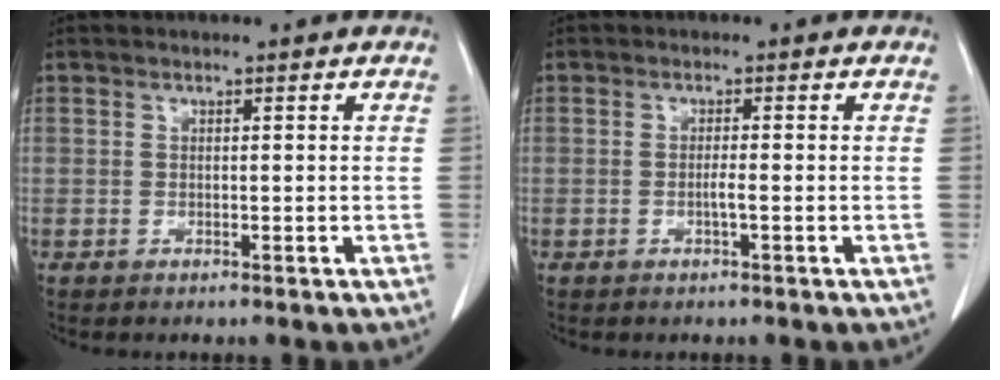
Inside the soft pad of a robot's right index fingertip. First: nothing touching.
{"total": 1.2, "force": [-0.4, -0.1, 1.1], "torque": [-0.021, 0.000, -0.008]}